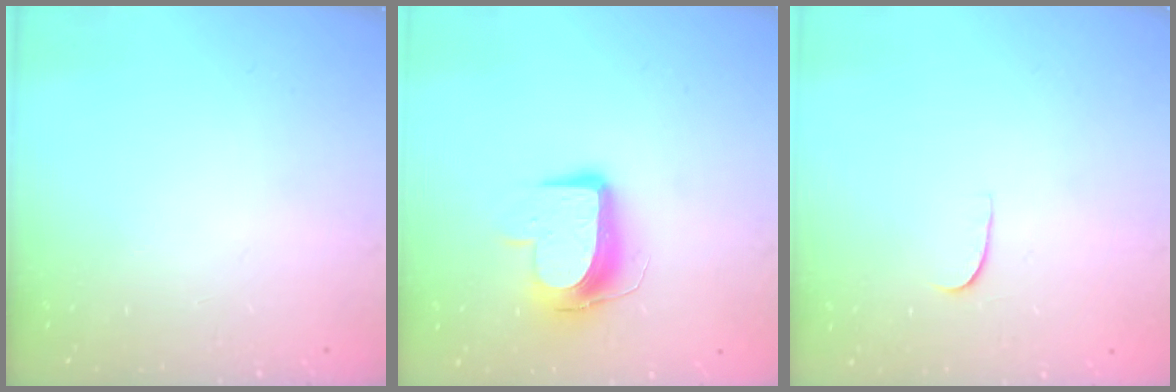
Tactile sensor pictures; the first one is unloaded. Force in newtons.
{"total": 10.6, "press": 10.5, "slide": 1.0}
{"total": 4.3, "press": 4.3, "slide": 0.2}